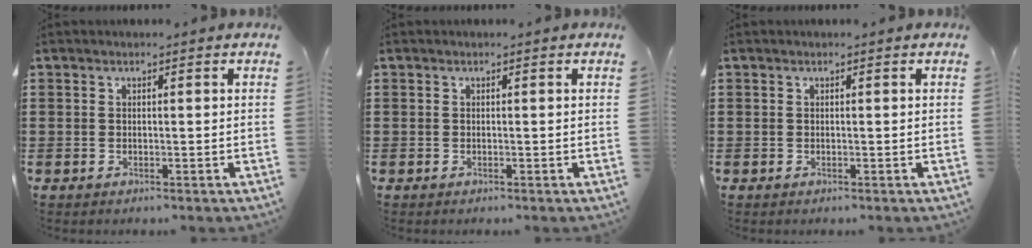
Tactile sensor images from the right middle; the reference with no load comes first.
{"total": 0.0}
{"total": 0.0}